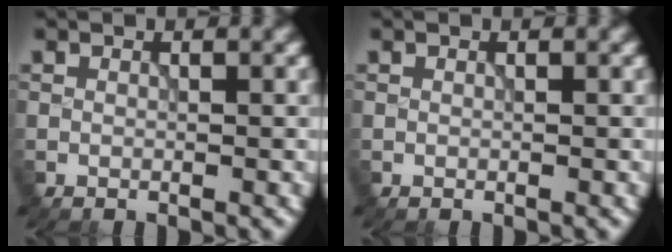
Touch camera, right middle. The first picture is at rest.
{"total": 0.0}